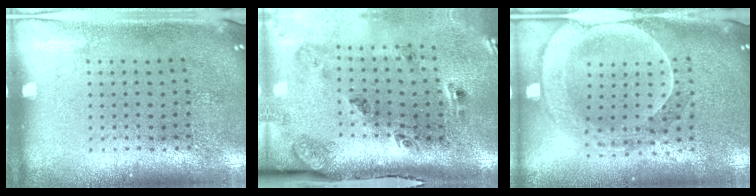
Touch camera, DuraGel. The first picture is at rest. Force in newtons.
{"total": 3.3, "press": 2.0, "slide": 2.7}
{"total": 2.3, "press": 2.1, "slide": 0.9}